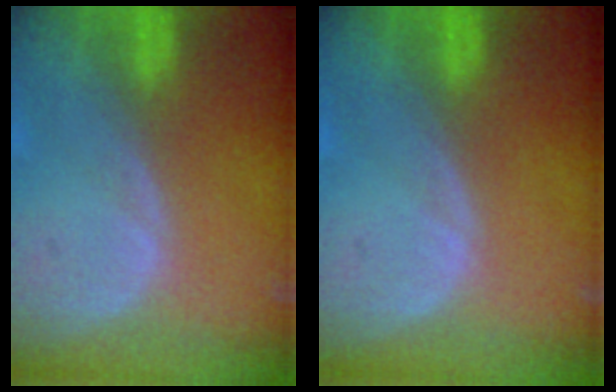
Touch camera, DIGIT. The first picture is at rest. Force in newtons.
{"total": 0.0}